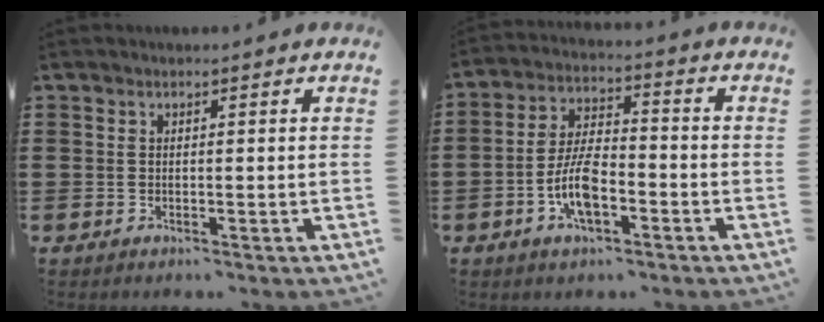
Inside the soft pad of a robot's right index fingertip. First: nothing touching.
{"total": 8.1, "force": [-2.9, 3.6, 6.7], "torque": [-0.151, 0.001, -0.060]}